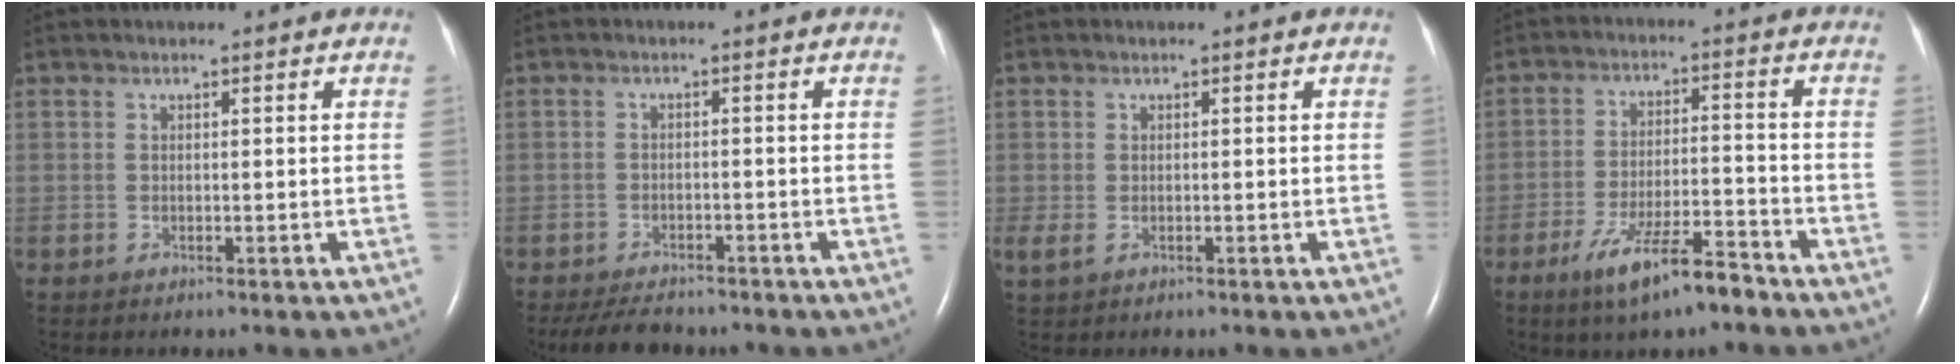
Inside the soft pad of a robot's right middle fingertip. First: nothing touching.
{"total": 6.6, "force": [-5.8, 2.2, 2.2], "torque": [-0.036, -0.010, -0.087]}
{"total": 1.9, "force": [-0.5, 1.1, 1.5], "torque": [-0.039, -0.005, -0.004]}
{"total": 9.7, "force": [-6.8, 1.7, 6.7], "torque": [-0.123, -0.012, -0.117]}